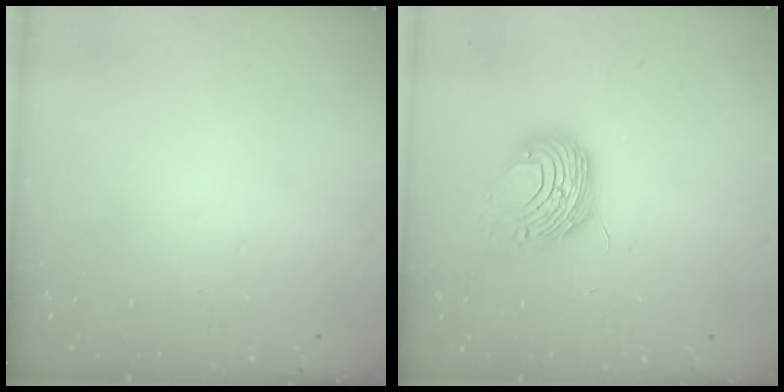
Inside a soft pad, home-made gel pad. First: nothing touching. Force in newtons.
{"total": 10.0, "press": 9.9, "slide": 1.2}